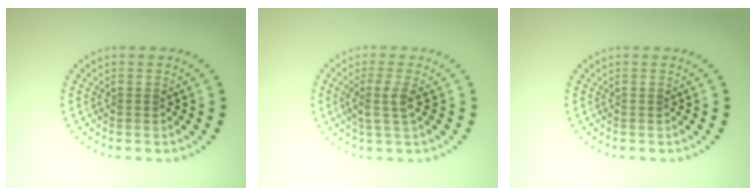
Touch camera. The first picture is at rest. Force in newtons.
{"total": 2.2, "press": 1.8, "slide": 1.2}
{"total": 0.0}